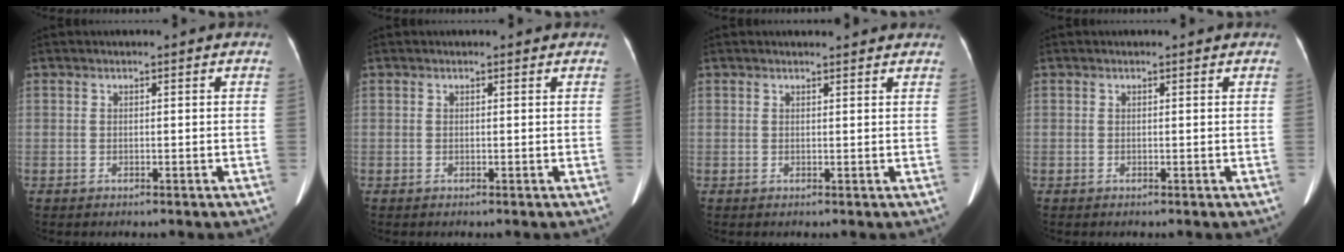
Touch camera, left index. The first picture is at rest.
{"total": 0.7, "force": [0.6, 0.4, 0.1], "torque": [-0.008, 0.002, 0.002]}
{"total": 2.8, "force": [2.7, 0.4, 0.5], "torque": [-0.013, 0.008, 0.029]}
{"total": 0.5, "force": [0.4, 0.3, 0.1], "torque": [-0.006, 0.004, 0.001]}